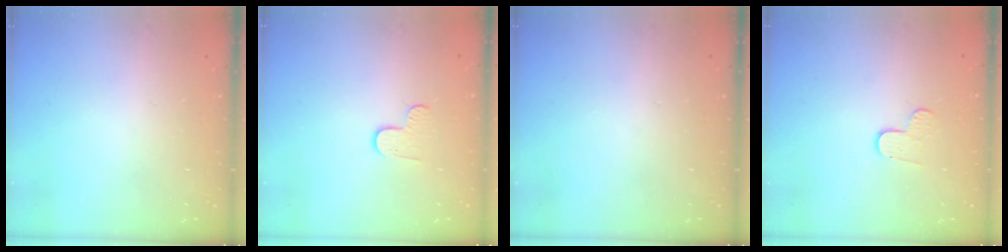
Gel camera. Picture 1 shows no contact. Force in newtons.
{"total": 6.4, "press": 6.4, "slide": 0.5}
{"total": 0.0}
{"total": 6.2, "press": 6.2, "slide": 0.6}